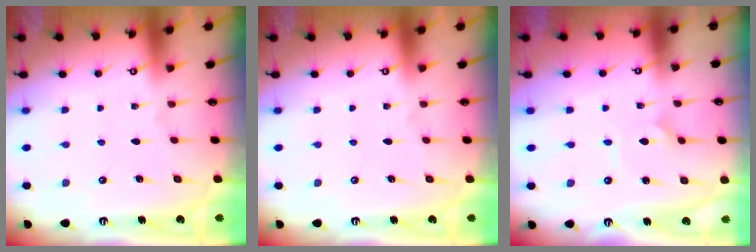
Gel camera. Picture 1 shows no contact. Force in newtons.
{"total": 0.0}
{"total": 1.6, "press": 1.6, "slide": 0.1}